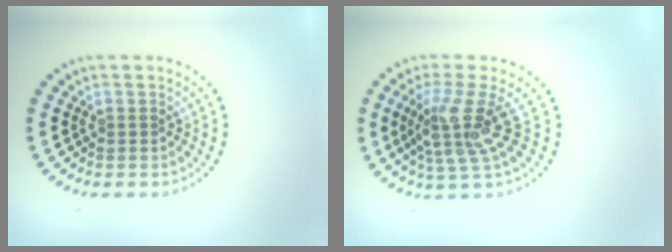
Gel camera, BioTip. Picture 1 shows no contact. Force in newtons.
{"total": 4.3, "press": 3.1, "slide": 3.0}